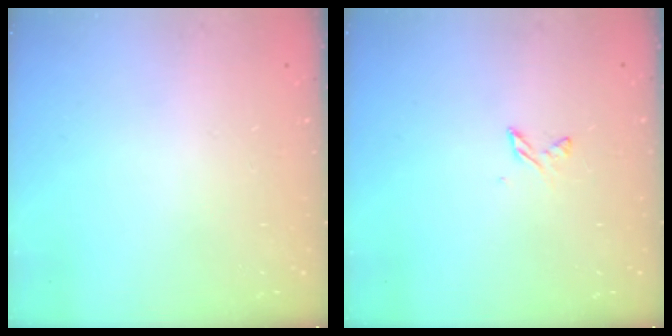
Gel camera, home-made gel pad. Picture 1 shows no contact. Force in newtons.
{"total": 3.0, "press": 2.9, "slide": 0.4}